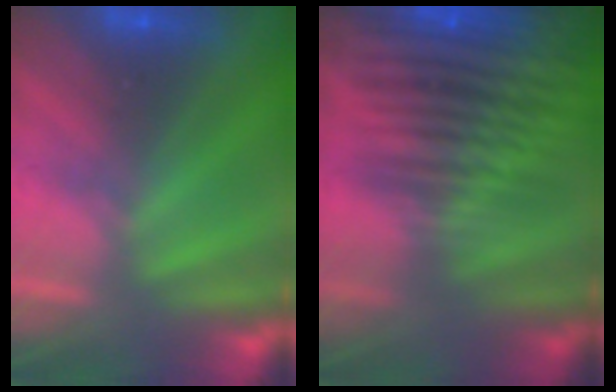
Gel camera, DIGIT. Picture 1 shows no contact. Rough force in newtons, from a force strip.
{"total": 8.1}